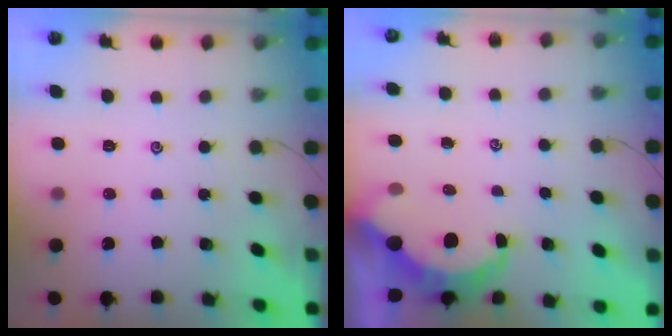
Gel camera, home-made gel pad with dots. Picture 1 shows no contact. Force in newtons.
{"total": 7.3, "press": 7.2, "slide": 0.9}